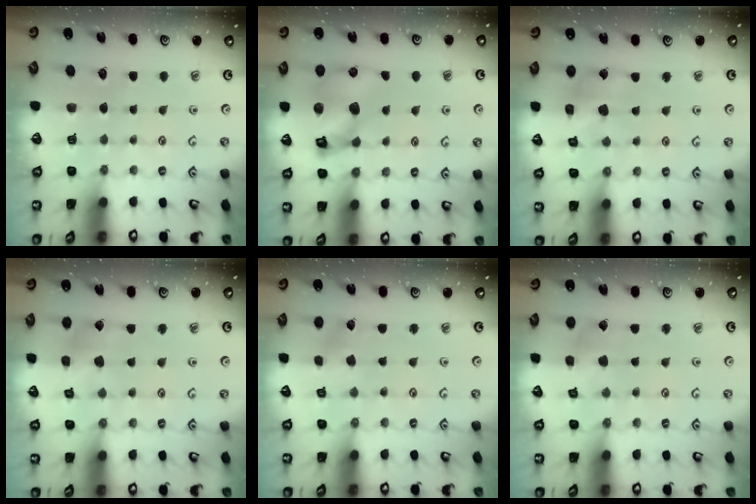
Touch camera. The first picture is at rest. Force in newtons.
{"total": 11.8, "press": 11.7, "slide": 1.7}
{"total": 10.2, "press": 10.1, "slide": 1.5}
{"total": 5.2, "press": 5.1, "slide": 0.6}
{"total": 1.4, "press": 1.4, "slide": 0.1}
{"total": 2.7, "press": 2.7, "slide": 0.2}